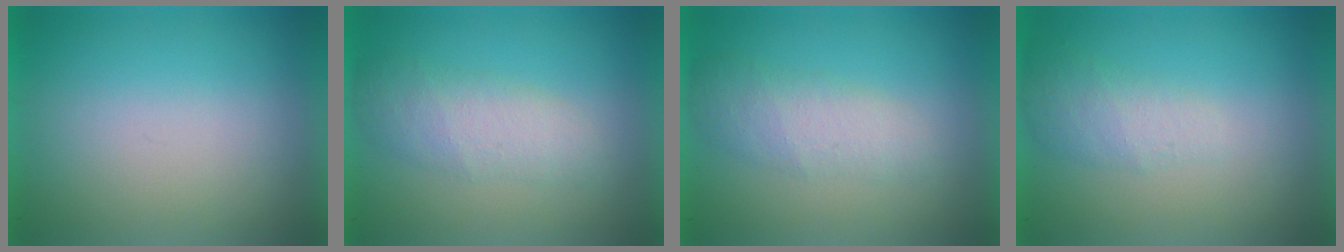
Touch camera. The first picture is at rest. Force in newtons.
{"total": 2.6}
{"total": 2.3}
{"total": 2.2}